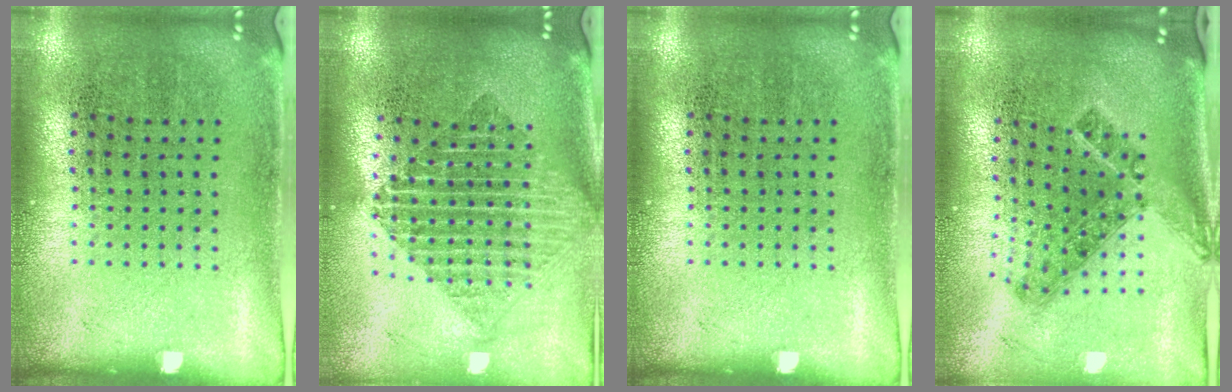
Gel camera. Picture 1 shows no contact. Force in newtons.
{"total": 1.8, "press": 1.5, "slide": 1.0}
{"total": 0.0}
{"total": 1.2, "press": 1.0, "slide": 0.8}